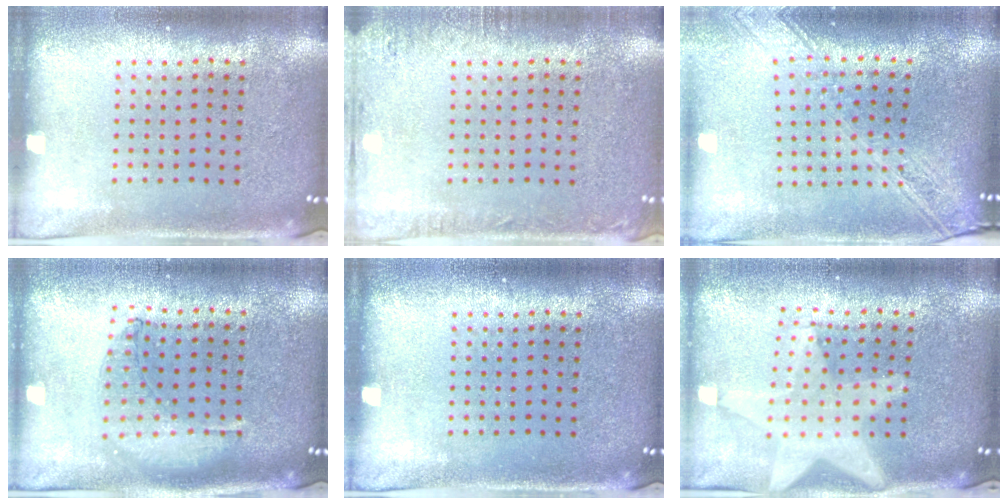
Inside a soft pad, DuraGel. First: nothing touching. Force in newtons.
{"total": 1.7, "press": 1.7, "slide": 0.2}
{"total": 2.3, "press": 1.9, "slide": 1.2}
{"total": 0.9, "press": 0.9, "slide": 0.2}
{"total": 0.0}
{"total": 2.1, "press": 1.7, "slide": 1.1}